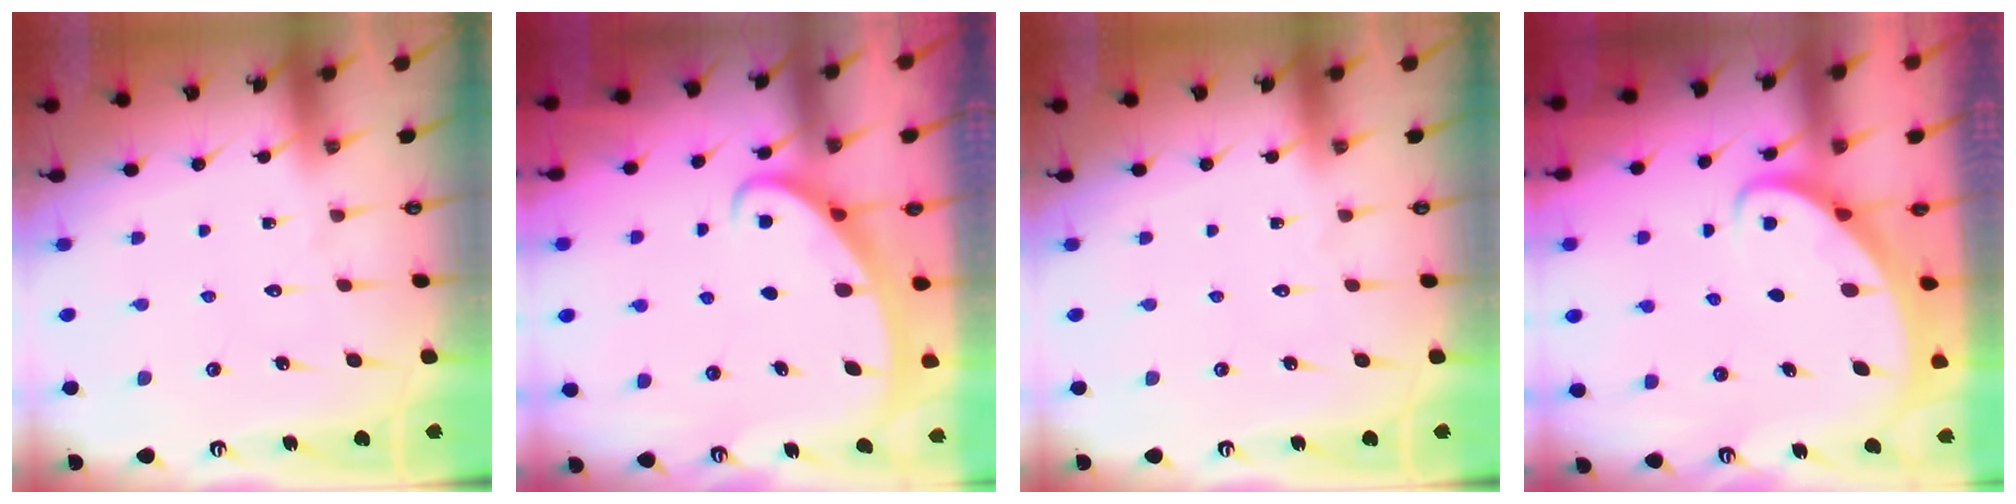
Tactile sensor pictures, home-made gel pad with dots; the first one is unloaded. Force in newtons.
{"total": 2.6, "press": 2.6, "slide": 0.4}
{"total": 0.0}
{"total": 2.6, "press": 2.6, "slide": 0.3}